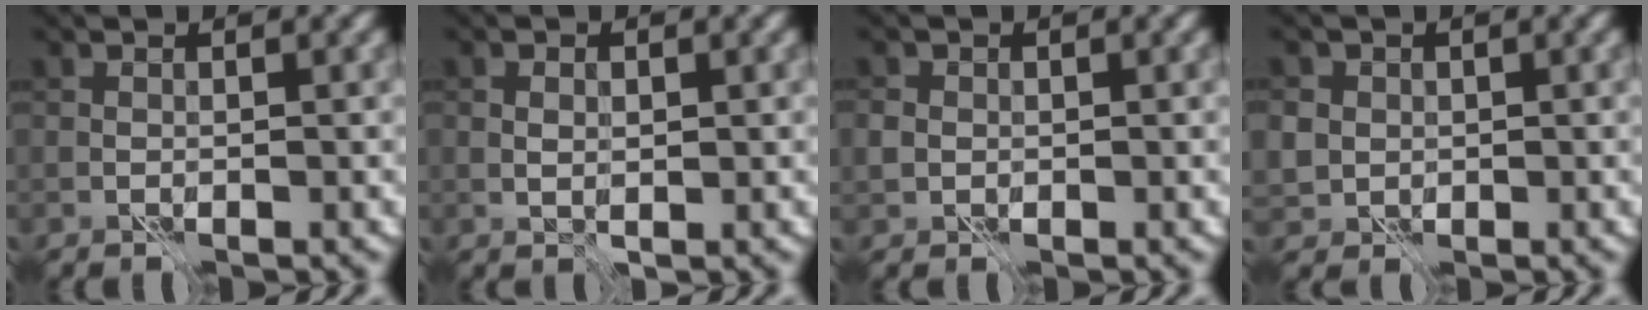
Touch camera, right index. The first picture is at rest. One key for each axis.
{"total": 0.8, "fx": 0.3, "fy": 0.5, "fz": 0.5, "tx": -0.011, "ty": -0.002, "tz": 0.006}
{"total": 1.9, "fx": 0.0, "fy": 1.8, "fz": 0.7, "tx": -0.016, "ty": -0.003, "tz": -0.001}
{"total": 4.4, "fx": 0.8, "fy": 4.0, "fz": 1.5, "tx": -0.035, "ty": 0.013, "tz": 0.001}